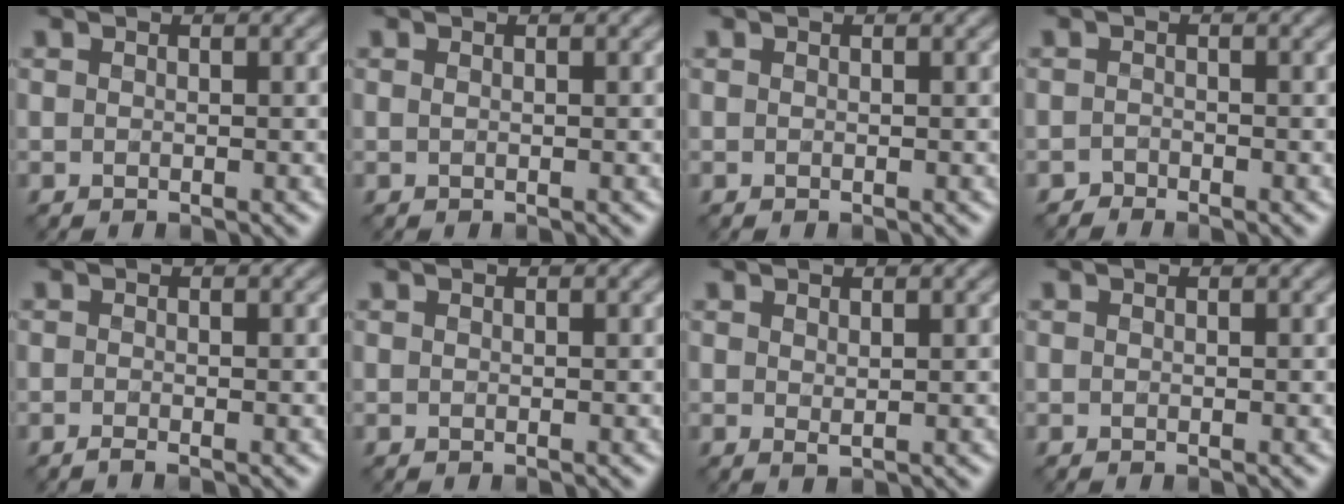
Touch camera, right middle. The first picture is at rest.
{"total": 0.0}
{"total": 0.0}
{"total": 0.8, "force": [-0.7, 0.1, -0.1], "torque": [0.005, 0.001, -0.016]}
{"total": 0.8, "force": [-0.6, 0.1, 0.5], "torque": [-0.008, -0.005, -0.013]}
{"total": 0.0}
{"total": 0.6, "force": [0.4, 0.1, 0.4], "torque": [-0.008, -0.002, 0.009]}
{"total": 0.0}